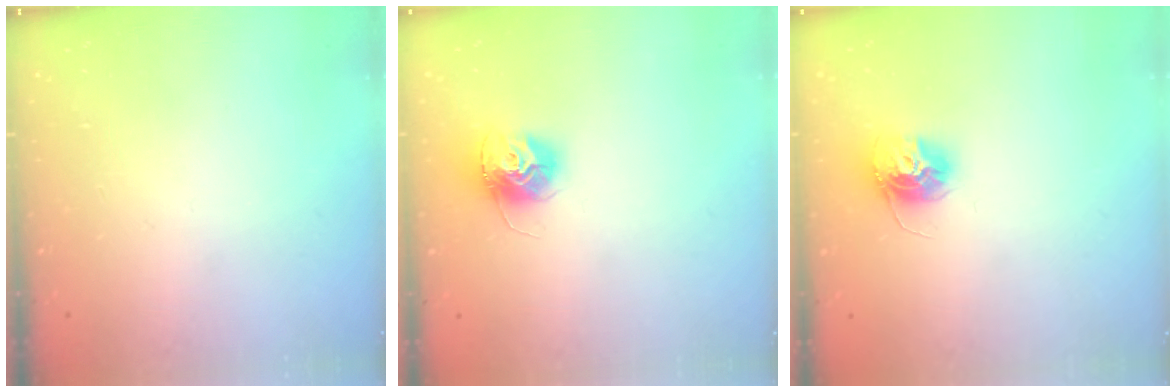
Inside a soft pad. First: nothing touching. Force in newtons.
{"total": 12.1, "press": 12.1, "slide": 1.1}
{"total": 12.1, "press": 12.1, "slide": 1.1}